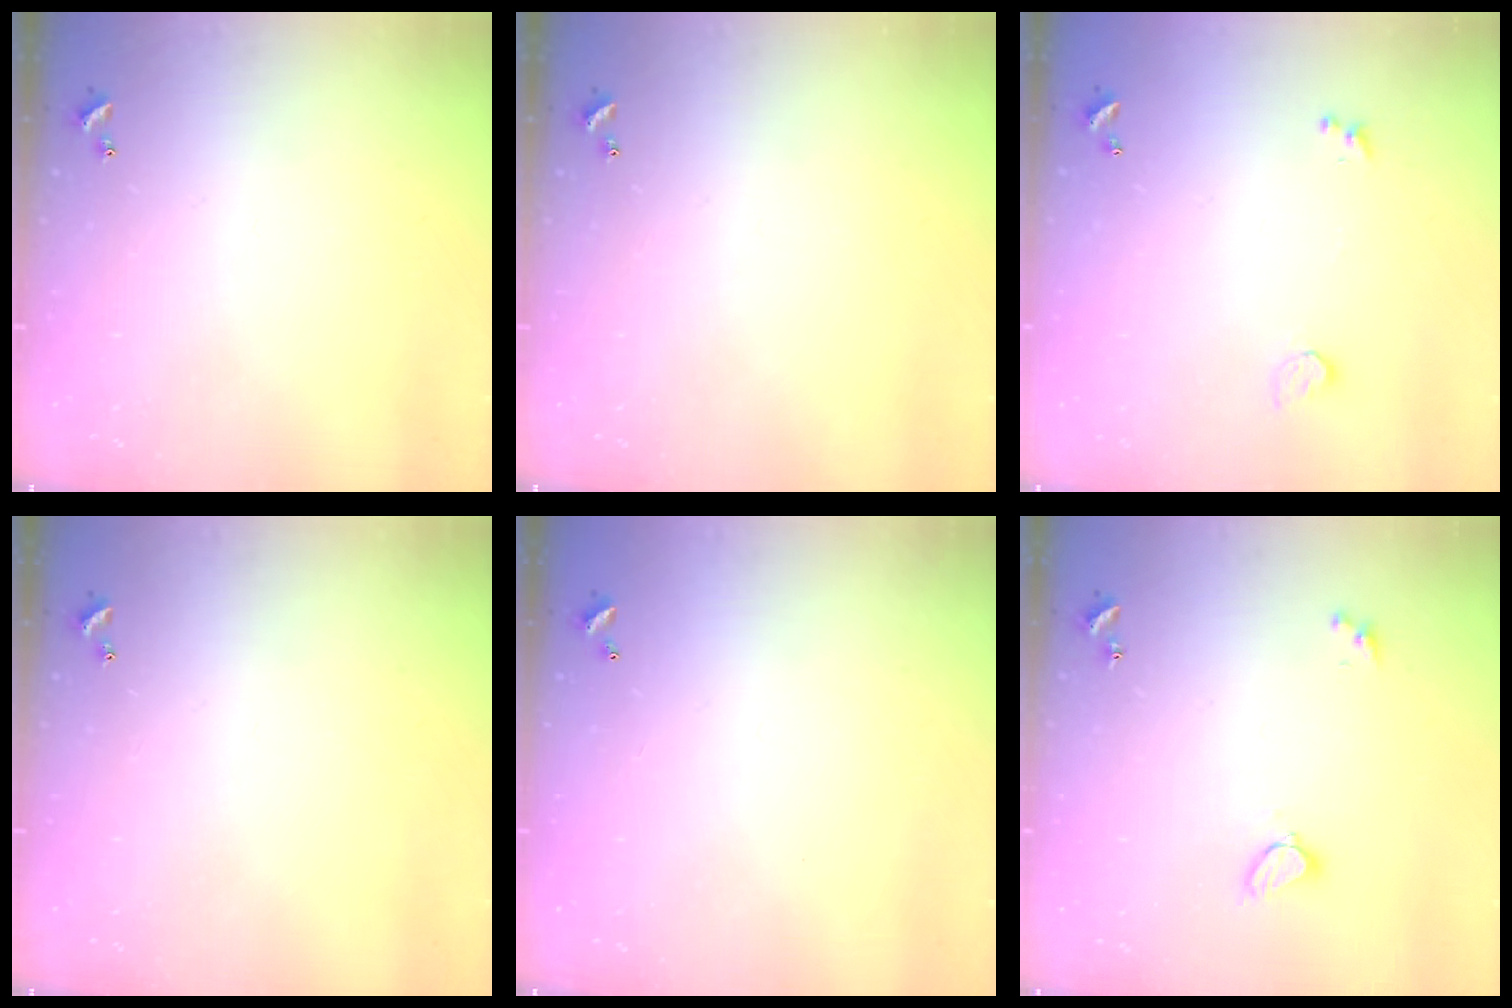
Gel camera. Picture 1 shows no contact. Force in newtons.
{"total": 0.0}
{"total": 0.9, "press": 0.7, "slide": 0.5}
{"total": 0.0}
{"total": 2.9, "press": 2.9, "slide": 0.1}
{"total": 2.7, "press": 2.7, "slide": 0.2}